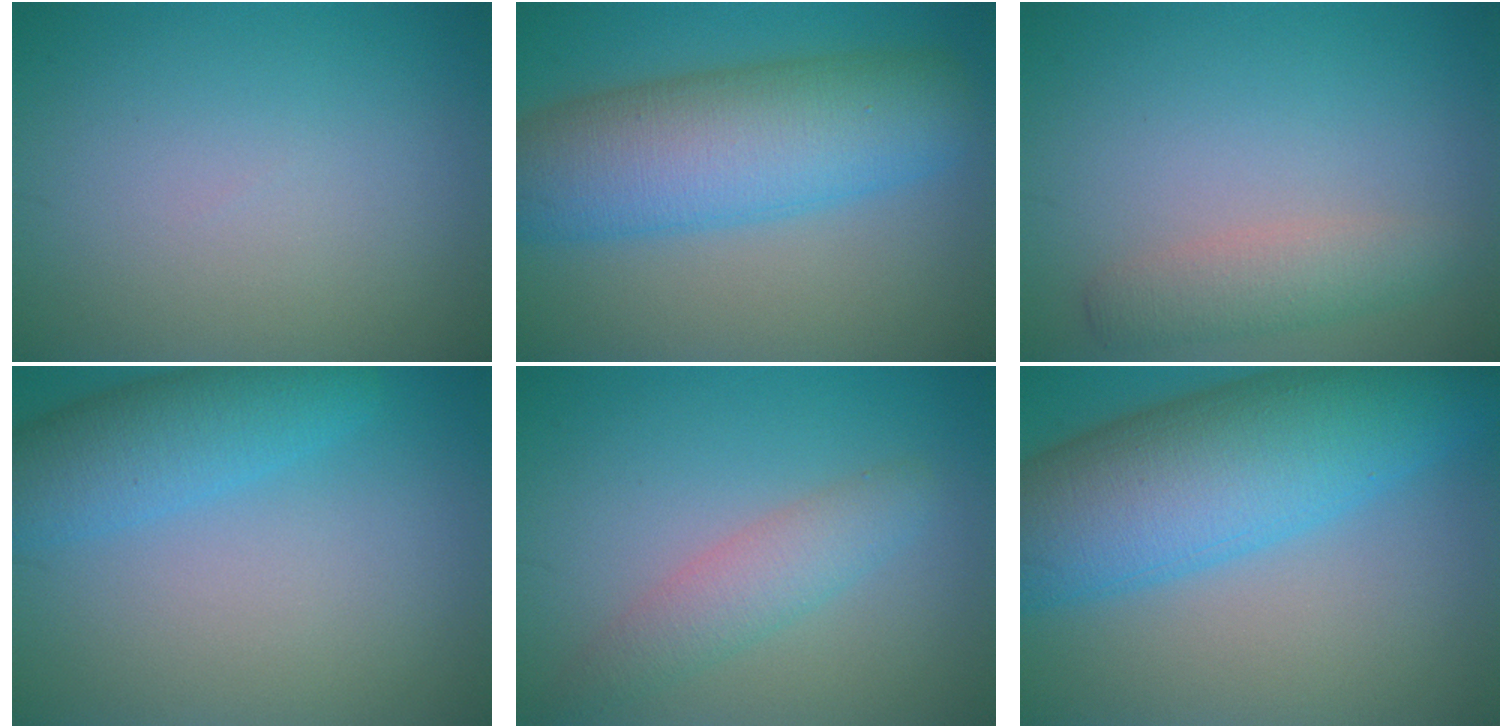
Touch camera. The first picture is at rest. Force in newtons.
{"total": 10.1, "press": 10.1, "slide": 0.3}
{"total": 2.7, "press": 2.7, "slide": 0.1}
{"total": 5.1, "press": 5.1, "slide": 0.2}
{"total": 3.0, "press": 2.9, "slide": 0.2}
{"total": 12.4, "press": 12.4, "slide": 0.4}